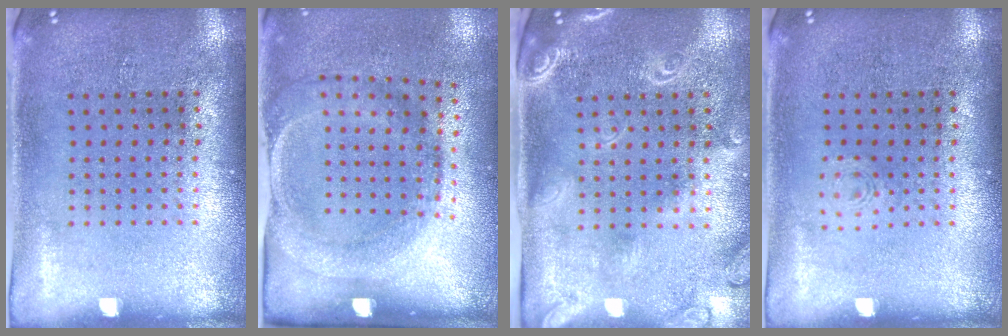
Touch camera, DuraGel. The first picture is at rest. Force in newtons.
{"total": 1.8, "press": 1.2, "slide": 1.4}
{"total": 2.4, "press": 1.9, "slide": 1.4}
{"total": 0.6, "press": 0.6, "slide": 0.2}